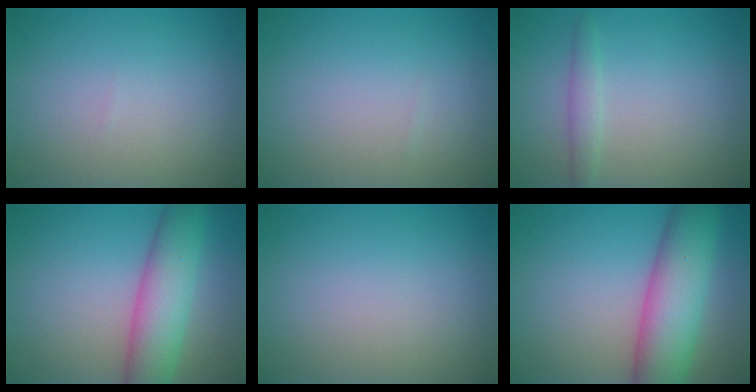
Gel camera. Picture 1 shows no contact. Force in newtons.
{"total": 0.0}
{"total": 1.5, "press": 1.5, "slide": 0.1}
{"total": 6.9, "press": 6.9, "slide": 0.1}
{"total": 0.0}
{"total": 8.9, "press": 8.9, "slide": 0.3}